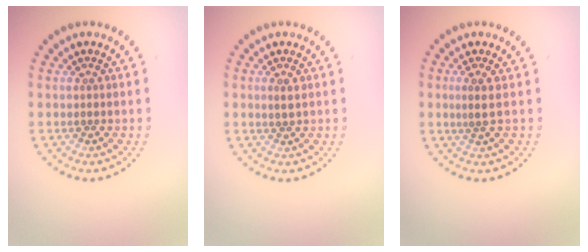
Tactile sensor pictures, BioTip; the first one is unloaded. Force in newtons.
{"total": 1.0, "press": 0.9, "slide": 0.4}
{"total": 1.3, "press": 1.0, "slide": 0.9}